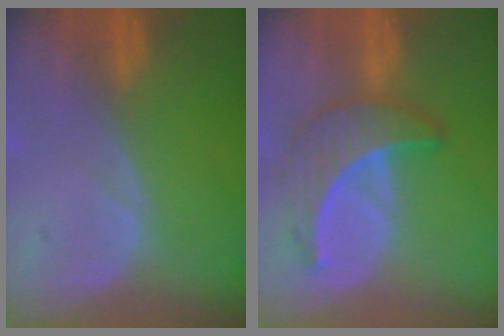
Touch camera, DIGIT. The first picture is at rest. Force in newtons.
{"total": 6.9, "press": 6.4, "slide": 2.8}